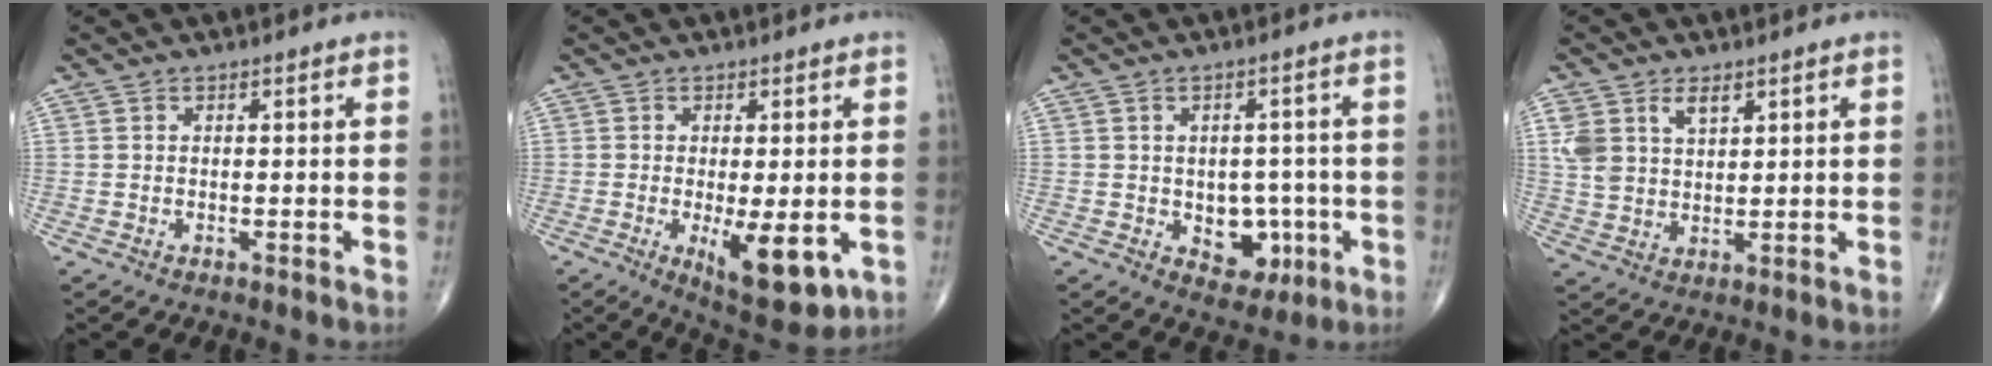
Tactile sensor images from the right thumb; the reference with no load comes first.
{"total": 10.1, "force": [-2.5, 3.6, 9.1], "torque": [-0.128, -0.023, -0.030]}
{"total": 7.4, "force": [-1.6, 5.5, 4.6], "torque": [-0.018, 0.012, -0.010]}
{"total": 7.1, "force": [3.4, 4.3, 4.6], "torque": [-0.080, -0.008, 0.073]}